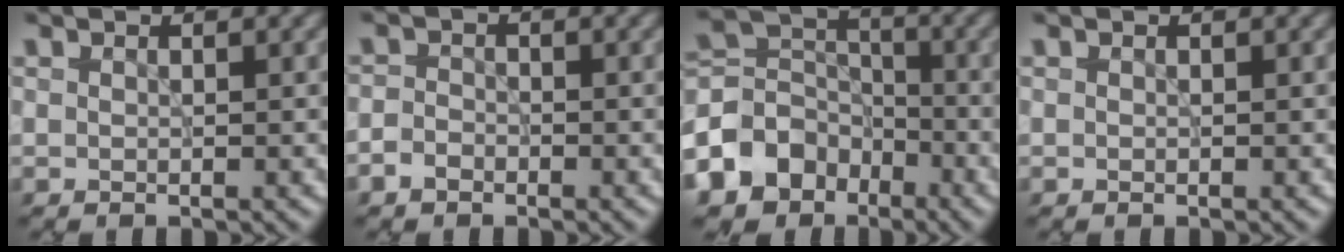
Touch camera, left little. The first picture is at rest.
{"total": 1.8, "force": [-1.1, 1.3, 0.6], "torque": [-0.010, 0.003, -0.027]}
{"total": 7.6, "force": [-3.9, 5.9, 2.8], "torque": [-0.058, 0.007, -0.096]}
{"total": 0.0}